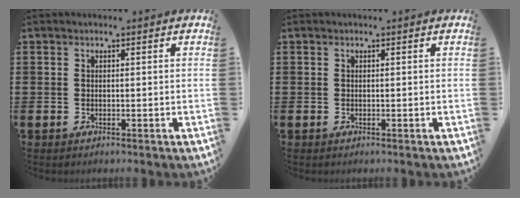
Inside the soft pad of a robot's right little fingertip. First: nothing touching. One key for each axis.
{"total": 0.0}